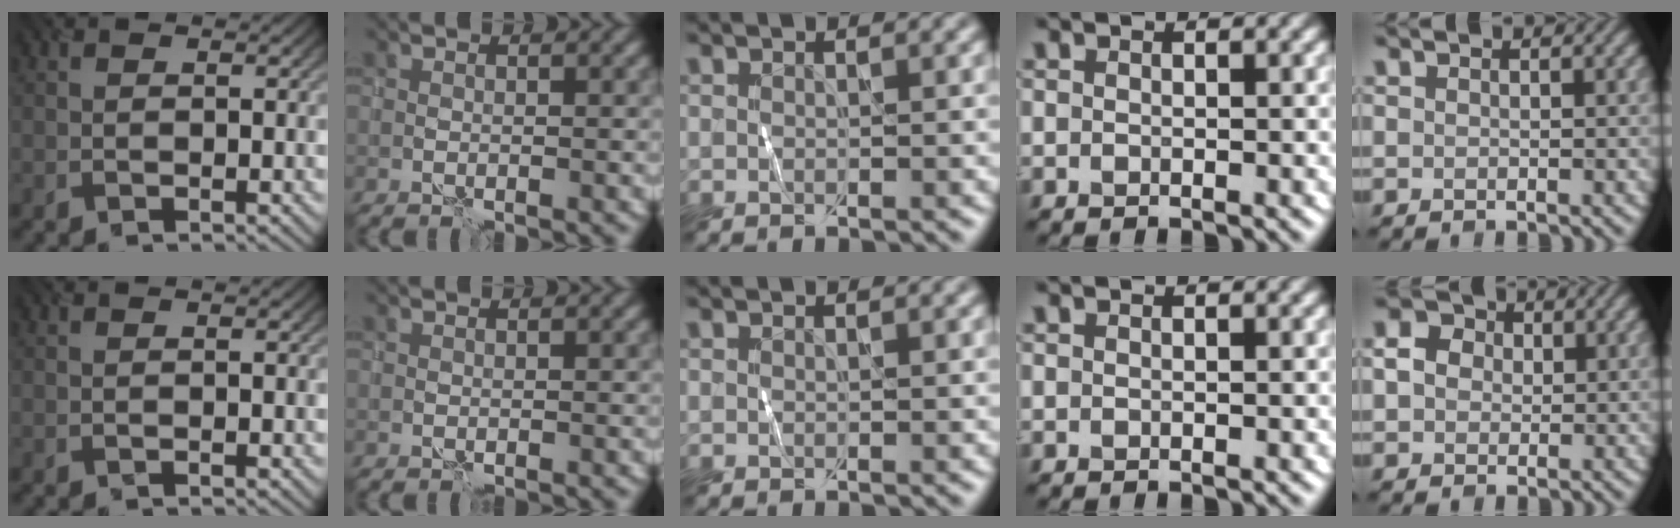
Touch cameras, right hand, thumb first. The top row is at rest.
{"little": {"total": 2.9, "force": [0.5, 2.4, 1.5], "torque": [-0.031, 0.009, 0.002]}}